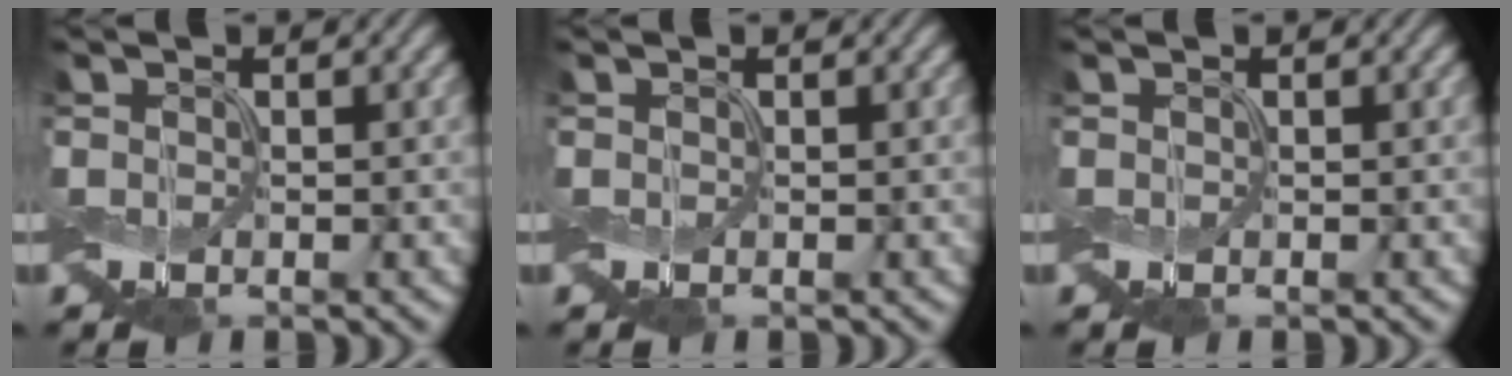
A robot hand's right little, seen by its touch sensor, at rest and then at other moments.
{"total": 0.0}
{"total": 0.0}